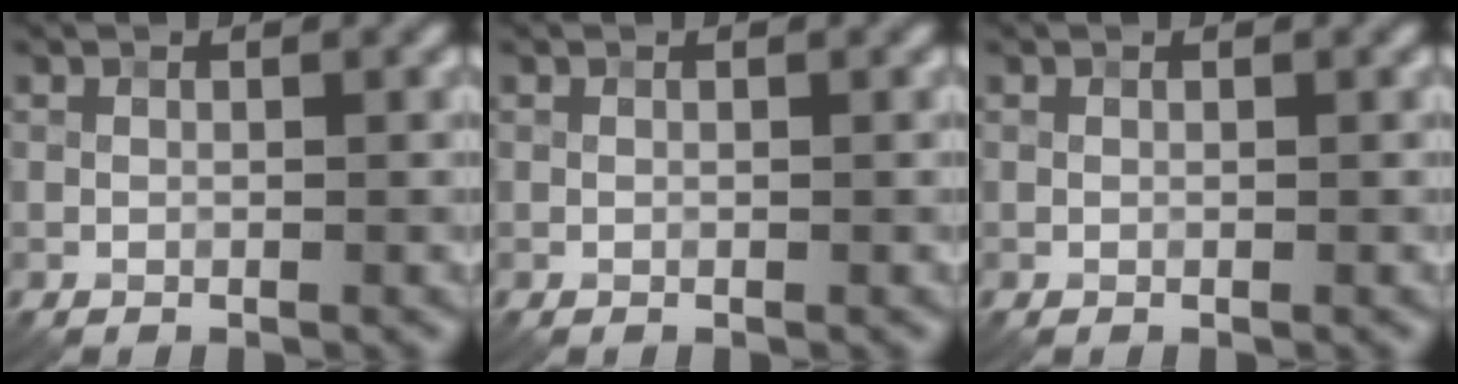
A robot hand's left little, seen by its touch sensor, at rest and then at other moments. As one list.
[{"total": 0.0}, {"total": 0.0}]